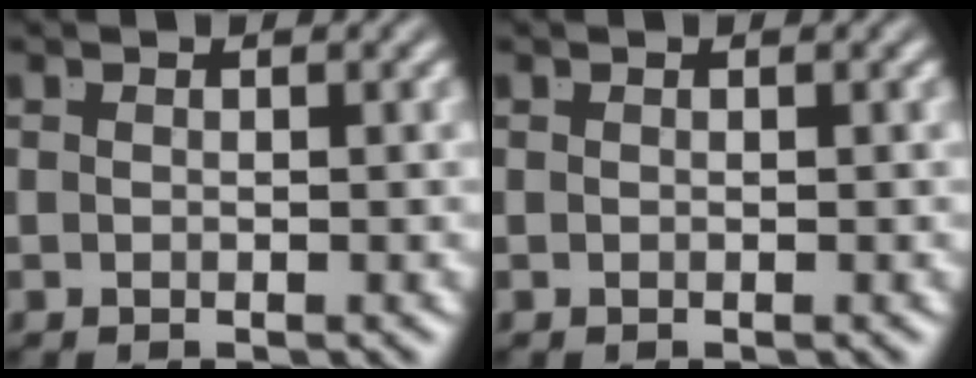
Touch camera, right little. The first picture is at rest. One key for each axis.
{"total": 0.0}